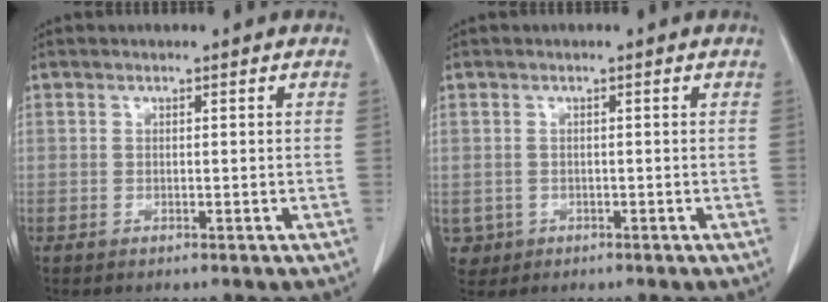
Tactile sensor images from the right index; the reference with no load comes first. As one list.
[{"total": 2.5, "force": [-0.7, 2.4, 0.0], "torque": [0.006, 0.008, -0.006]}]